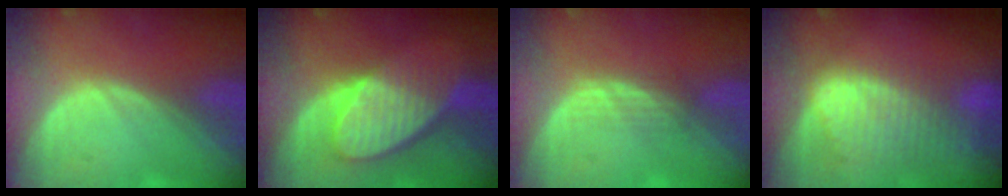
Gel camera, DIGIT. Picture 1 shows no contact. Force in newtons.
{"total": 8.9, "press": 8.0, "slide": 3.8}
{"total": 2.4, "press": 2.3, "slide": 0.5}
{"total": 9.3, "press": 8.1, "slide": 4.4}